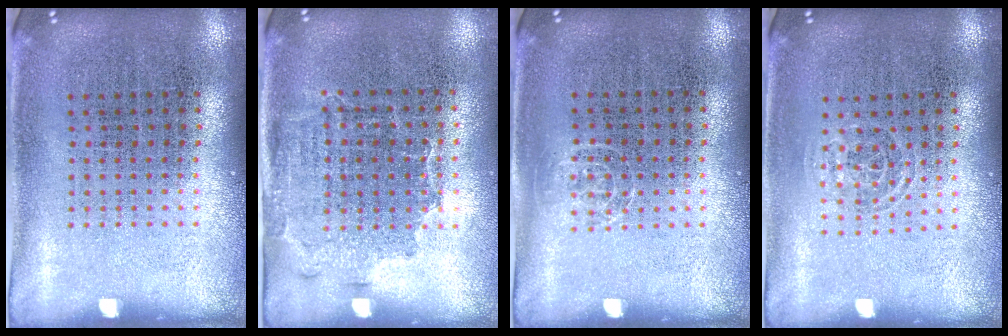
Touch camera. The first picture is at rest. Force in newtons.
{"total": 1.6, "press": 1.3, "slide": 1.0}
{"total": 0.6, "press": 0.5, "slide": 0.4}
{"total": 0.7, "press": 0.5, "slide": 0.6}